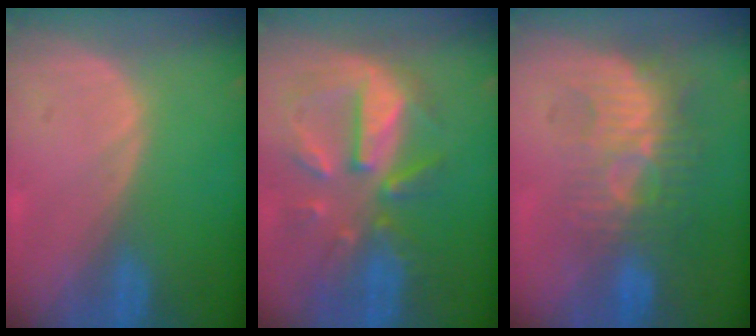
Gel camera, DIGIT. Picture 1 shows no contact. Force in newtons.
{"total": 10.1, "press": 9.2, "slide": 4.3}
{"total": 9.6, "press": 8.5, "slide": 4.4}